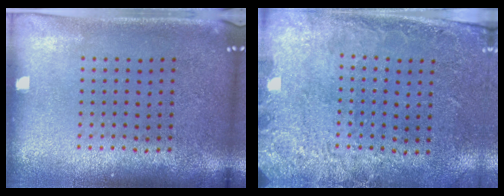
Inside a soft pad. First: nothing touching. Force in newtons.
{"total": 2.7, "press": 1.9, "slide": 1.9}